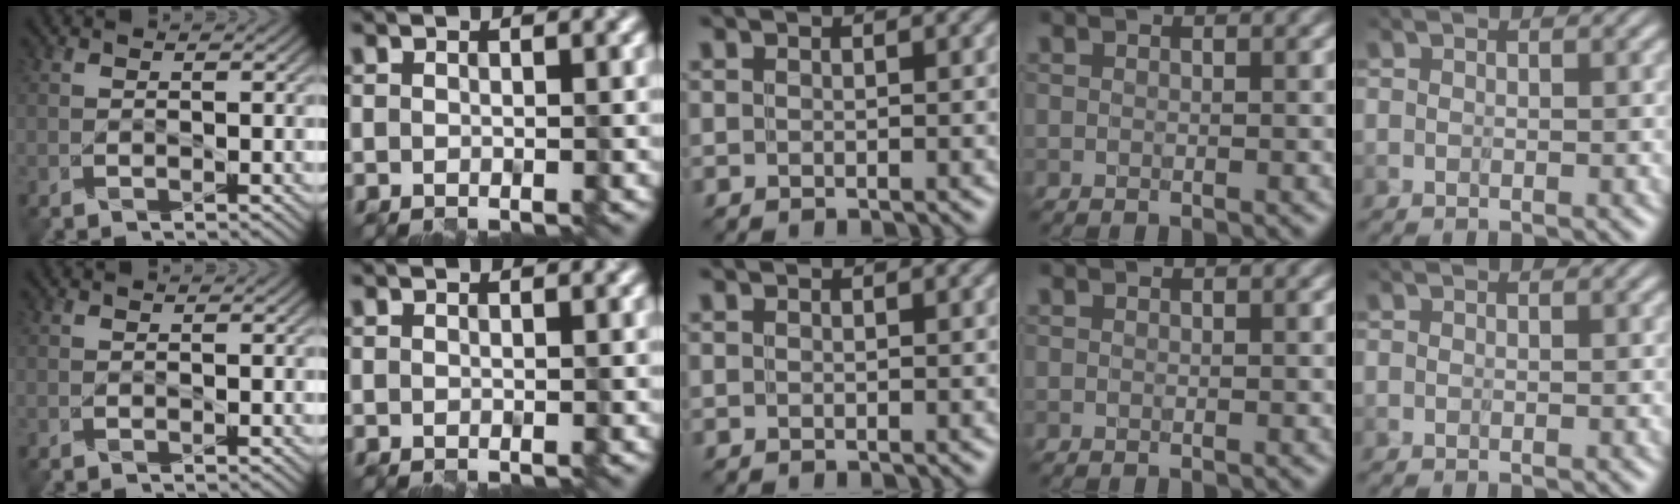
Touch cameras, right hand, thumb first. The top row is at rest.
{}